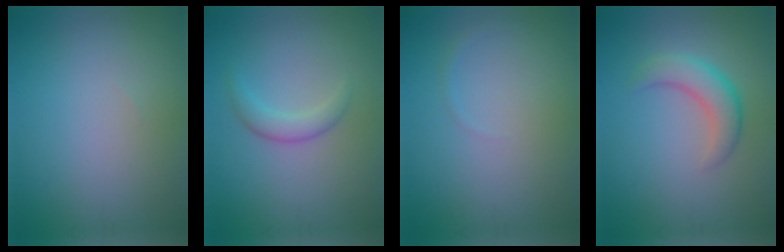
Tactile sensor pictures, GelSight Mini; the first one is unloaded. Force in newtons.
{"total": 2.2, "press": 2.2, "slide": 0.1}
{"total": 0.5, "press": 0.5, "slide": 0.1}
{"total": 3.6, "press": 3.6, "slide": 0.2}